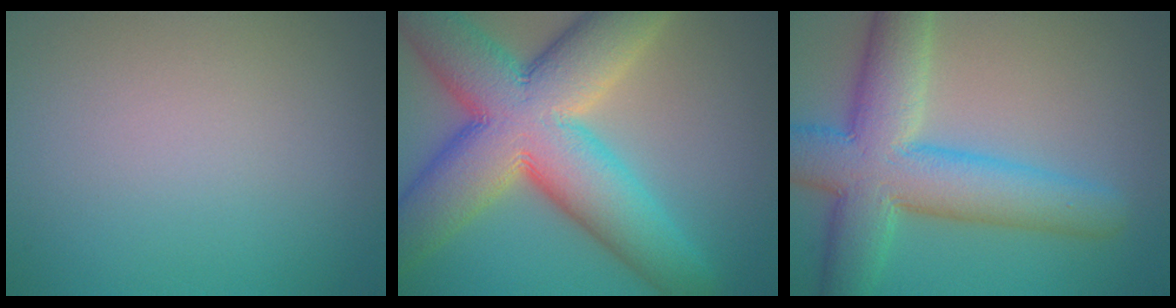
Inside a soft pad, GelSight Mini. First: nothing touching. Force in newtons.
{"total": 14.6, "press": 14.6, "slide": 0.5}
{"total": 9.9, "press": 9.9, "slide": 0.6}